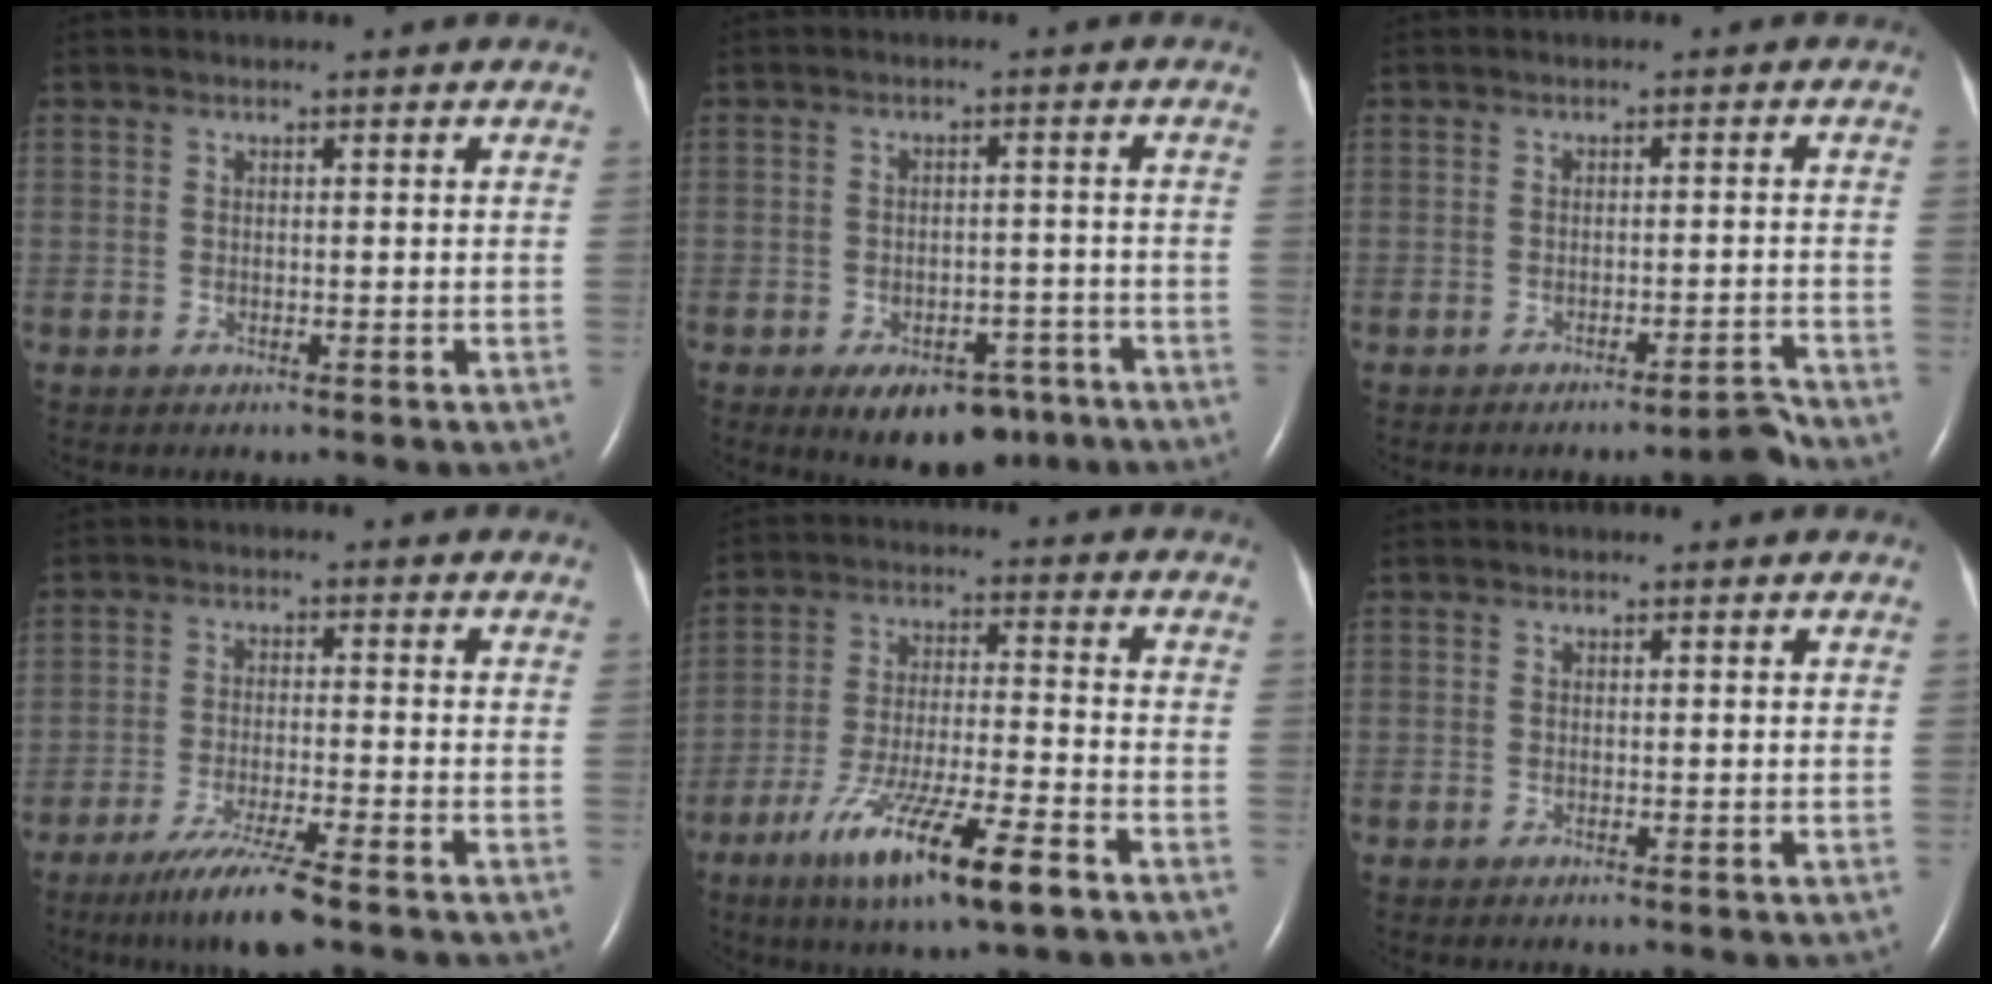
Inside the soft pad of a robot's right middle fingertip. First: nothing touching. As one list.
[{"total": 9.3, "force": [-5.9, 5.1, 5.1], "torque": [-0.060, 0.009, -0.078]}, {"total": 2.5, "force": [-2.4, -0.4, 0.6], "torque": [0.001, -0.001, -0.032]}, {"total": 8.0, "force": [-5.7, -0.1, 5.7], "torque": [-0.110, -0.025, -0.101]}, {"total": 14.0, "force": [-8.1, 1.2, 11.3], "torque": [-0.210, -0.028, -0.141]}, {"total": 0.0}]